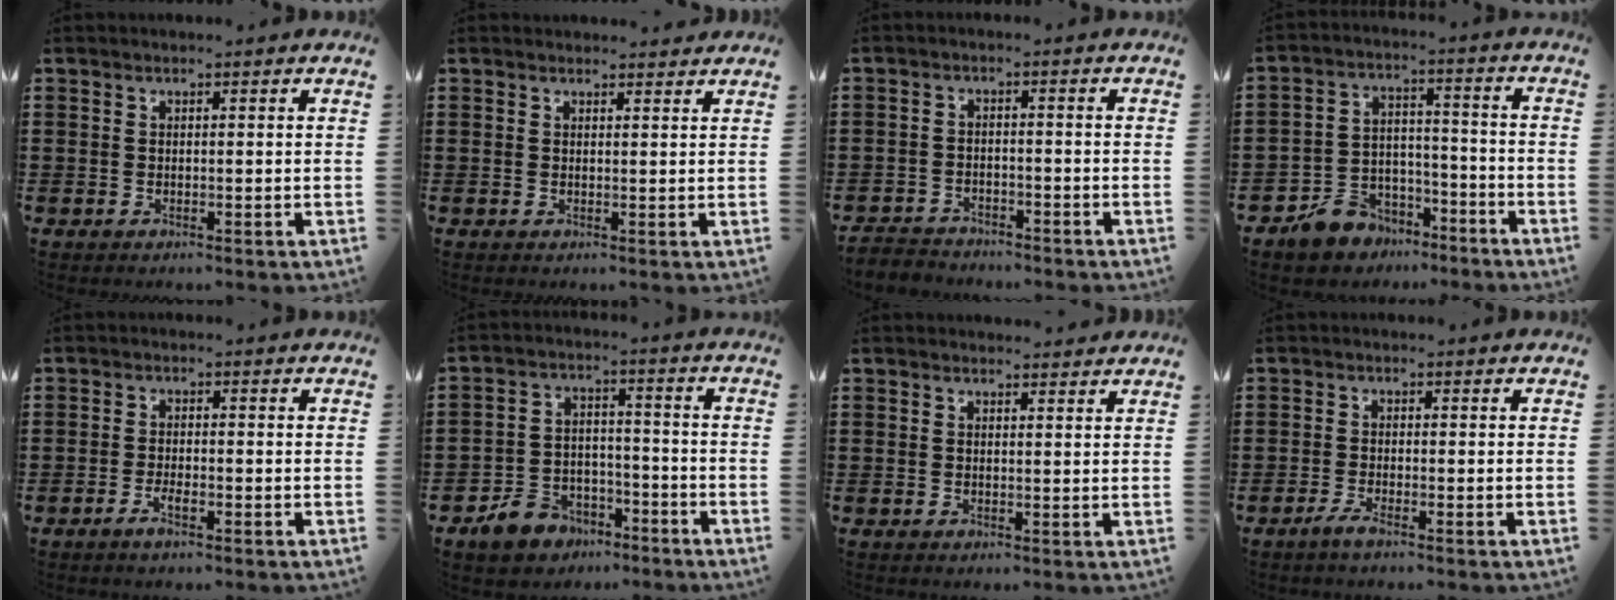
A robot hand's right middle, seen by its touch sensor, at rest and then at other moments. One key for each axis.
{"total": 1.2, "fx": 1.2, "fy": 0.3, "fz": 0.1, "tx": 0.003, "ty": -0.002, "tz": 0.021}
{"total": 3.1, "fx": -3.0, "fy": 0.7, "fz": -0.2, "tx": -0.004, "ty": -0.001, "tz": -0.066}
{"total": 7.4, "fx": -6.4, "fy": 3.6, "fz": 0.8, "tx": -0.033, "ty": 0.029, "tz": -0.129}
{"total": 2.2, "fx": -1.2, "fy": 0.5, "fz": 1.8, "tx": -0.038, "ty": -0.003, "tz": -0.025}
{"total": 6.7, "fx": -5.6, "fy": 3.5, "fz": 1.1, "tx": -0.041, "ty": 0.021, "tz": -0.114}
{"total": 1.2, "fx": 1.2, "fy": 0.3, "fz": 0.2, "tx": 0.002, "ty": -0.001, "tz": 0.021}
{"total": 1.8, "fx": -1.3, "fy": 0.3, "fz": 1.2, "tx": -0.029, "ty": -0.002, "tz": -0.028}